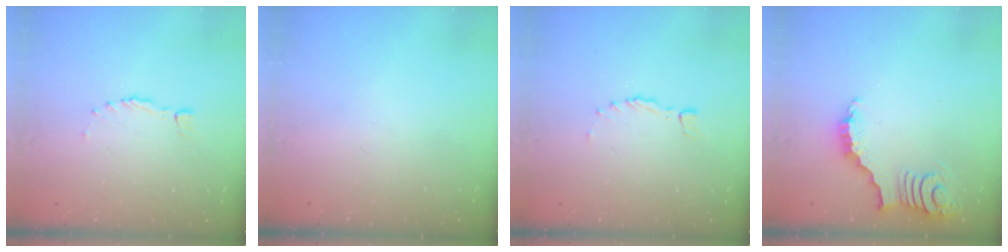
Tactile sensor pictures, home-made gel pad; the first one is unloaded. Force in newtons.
{"total": 0.0}
{"total": 0.0}
{"total": 3.8, "press": 3.7, "slide": 0.5}